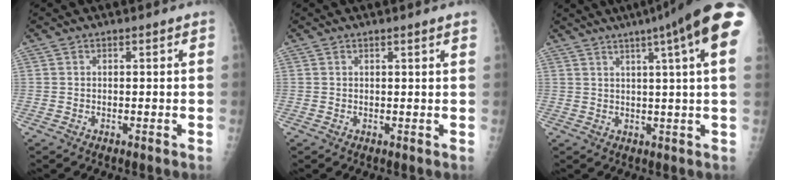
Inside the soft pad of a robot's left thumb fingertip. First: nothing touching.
{"total": 1.6, "force": [1.2, -0.1, 1.0], "torque": [-0.010, 0.002, 0.016]}
{"total": 17.6, "force": [9.2, 1.4, 14.9], "torque": [-0.209, 0.006, 0.103]}